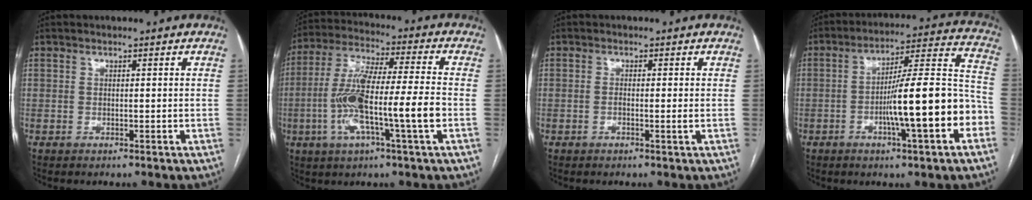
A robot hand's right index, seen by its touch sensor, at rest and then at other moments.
{"total": 14.5, "force": [-3.4, 0.7, 14.1], "torque": [-0.275, 0.005, -0.066]}
{"total": 1.6, "force": [-0.3, 0.0, 1.6], "torque": [-0.027, -0.002, -0.006]}
{"total": 16.5, "force": [-4.9, 1.3, 15.6], "torque": [-0.236, 0.017, -0.074]}